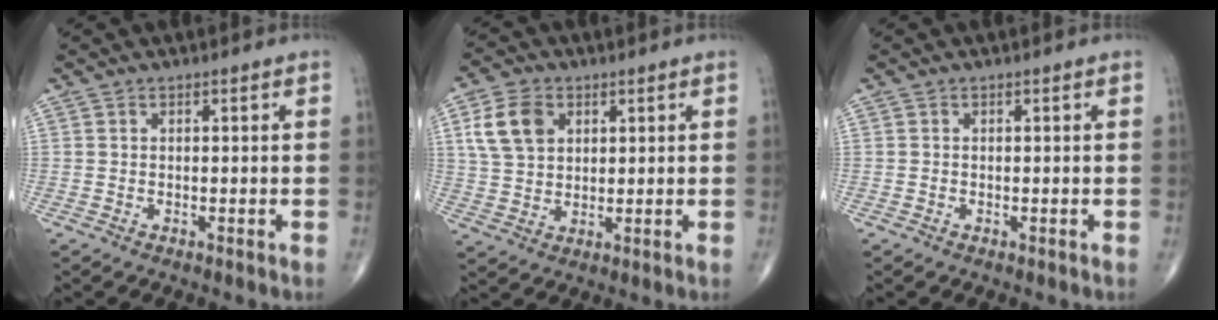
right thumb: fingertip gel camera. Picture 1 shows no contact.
{"total": 8.8, "force": [3.1, 6.2, 5.4], "torque": [-0.092, -0.003, 0.061]}
{"total": 0.0}